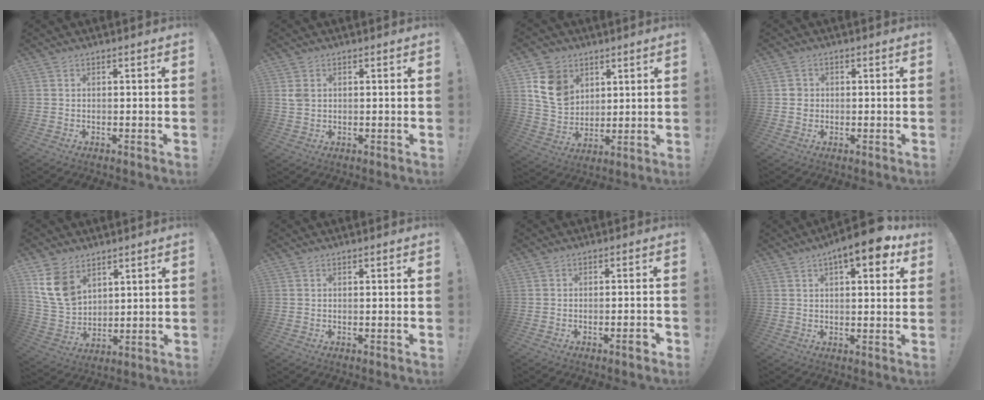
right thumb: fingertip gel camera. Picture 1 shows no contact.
{"total": 2.9, "force": [1.1, 2.0, 1.7], "torque": [-0.021, -0.003, 0.020]}
{"total": 12.3, "force": [5.7, 9.5, 5.2], "torque": [-0.079, -0.022, 0.118]}
{"total": 2.8, "force": [0.0, 2.6, 0.8], "torque": [-0.003, 0.002, -0.002]}
{"total": 11.8, "force": [6.4, 8.1, 5.8], "torque": [-0.108, -0.031, 0.130]}
{"total": 0.0}
{"total": 3.4, "force": [-1.9, 0.3, 2.8], "torque": [-0.047, 0.007, -0.031]}
{"total": 9.6, "force": [5.2, 3.0, 7.5], "torque": [-0.093, -0.027, 0.080]}